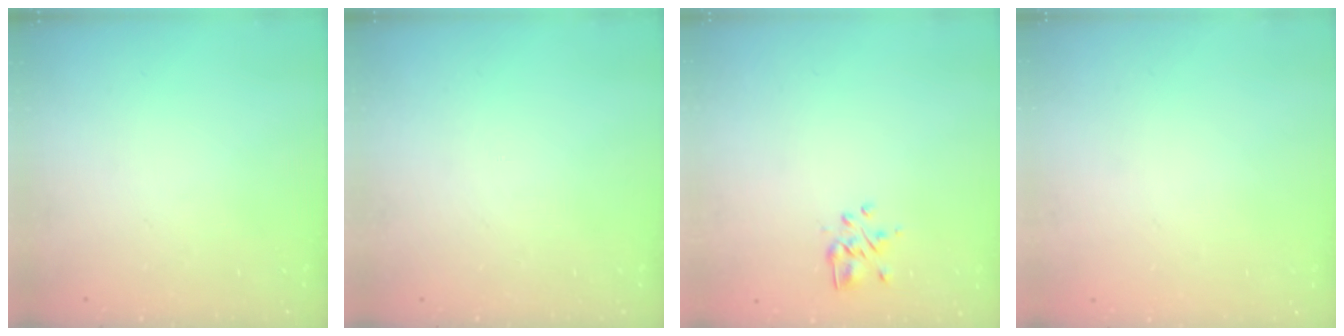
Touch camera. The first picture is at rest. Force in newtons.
{"total": 0.0}
{"total": 2.9, "press": 2.7, "slide": 1.1}
{"total": 1.7, "press": 1.7, "slide": 0.2}